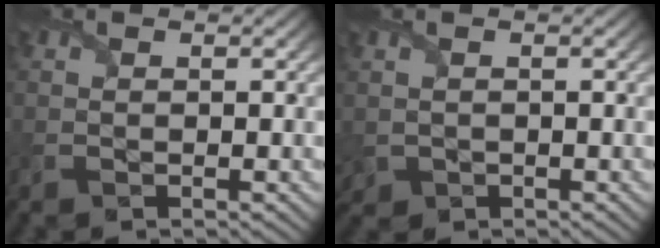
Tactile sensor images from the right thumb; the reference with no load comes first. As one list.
[{"total": 1.9, "force": [-0.3, 1.6, 1.0], "torque": [-0.038, -0.012, -0.006]}]